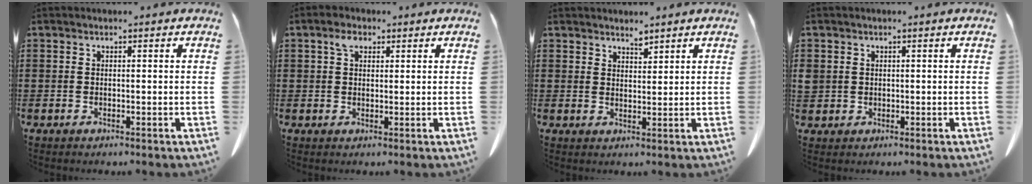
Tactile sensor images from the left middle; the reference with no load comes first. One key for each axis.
{"total": 2.4, "fx": 1.2, "fy": 1.4, "fz": 1.5, "tx": -0.028, "ty": 0.002, "tz": 0.019}
{"total": 2.0, "fx": 1.9, "fy": 0.5, "fz": 0.5, "tx": -0.012, "ty": 0.000, "tz": 0.036}
{"total": 1.3, "fx": 0.3, "fy": 1.2, "fz": 0.3, "tx": -0.011, "ty": 0.006, "tz": 0.005}